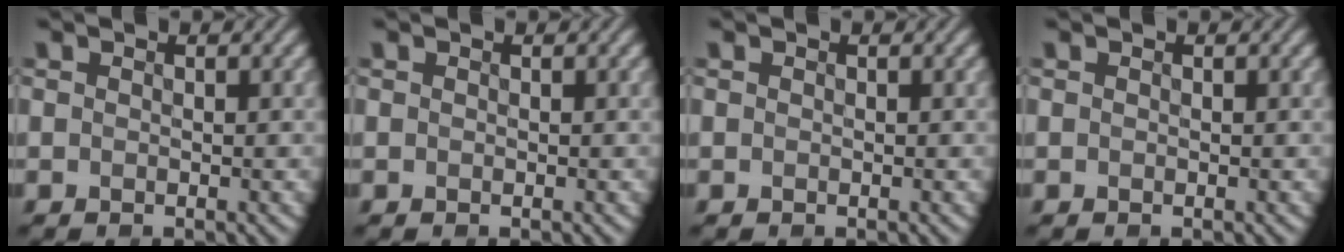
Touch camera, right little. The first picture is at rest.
{"total": 0.0}
{"total": 0.0}
{"total": 0.0}